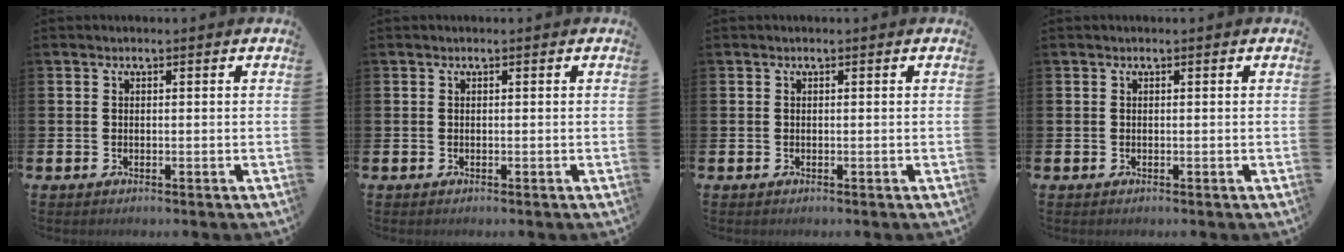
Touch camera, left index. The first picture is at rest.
{"total": 0.0}
{"total": 0.0}
{"total": 0.0}